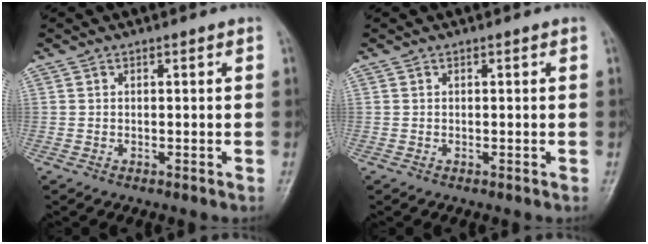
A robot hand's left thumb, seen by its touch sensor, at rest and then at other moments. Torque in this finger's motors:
{"motor_torque": [0.00, 0.00, -0.02, -0.02, -0.01]}